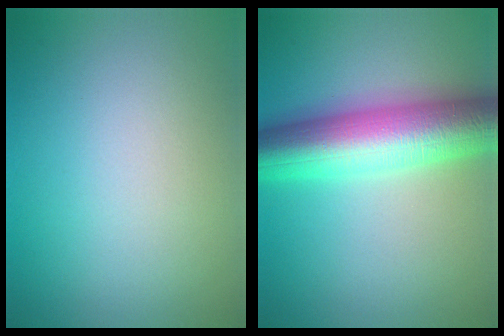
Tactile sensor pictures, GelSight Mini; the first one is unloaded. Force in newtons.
{"total": 9.4, "press": 9.4, "slide": 0.0}